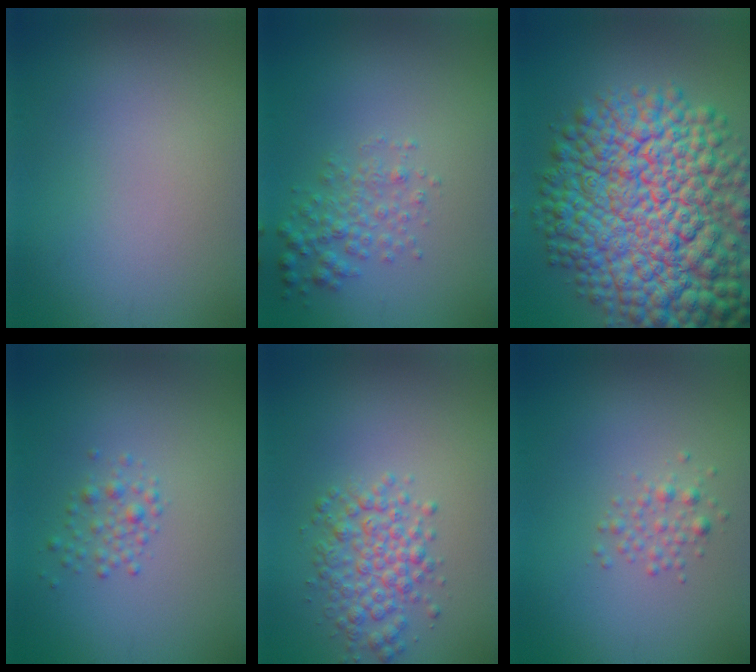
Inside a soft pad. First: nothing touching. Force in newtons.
{"total": 2.4, "press": 2.4, "slide": 0.1}
{"total": 16.7, "press": 16.7, "slide": 0.5}
{"total": 1.4, "press": 1.4, "slide": 0.0}
{"total": 3.7, "press": 3.7, "slide": 0.1}
{"total": 1.4, "press": 1.4, "slide": 0.1}